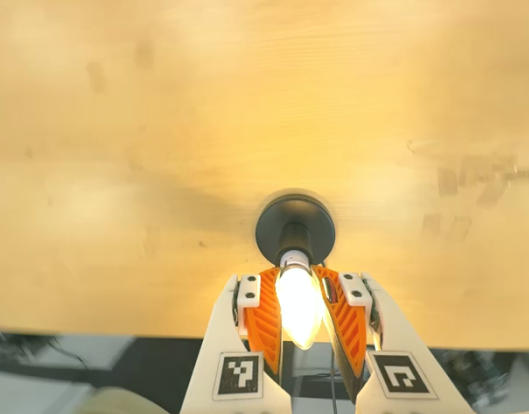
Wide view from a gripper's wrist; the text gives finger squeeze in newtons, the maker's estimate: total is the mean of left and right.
{"total": 25.0, "left": 27.6, "right": 22.5}